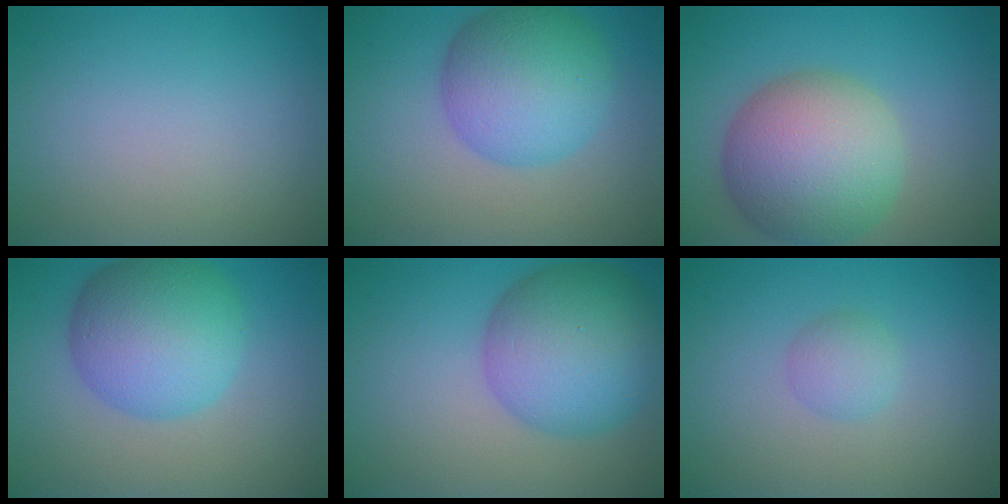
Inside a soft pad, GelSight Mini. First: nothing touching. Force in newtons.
{"total": 7.8, "press": 7.8, "slide": 0.1}
{"total": 10.1, "press": 10.1, "slide": 0.4}
{"total": 8.6, "press": 8.6, "slide": 0.1}
{"total": 9.6, "press": 9.6, "slide": 0.3}
{"total": 1.7, "press": 1.7, "slide": 0.0}